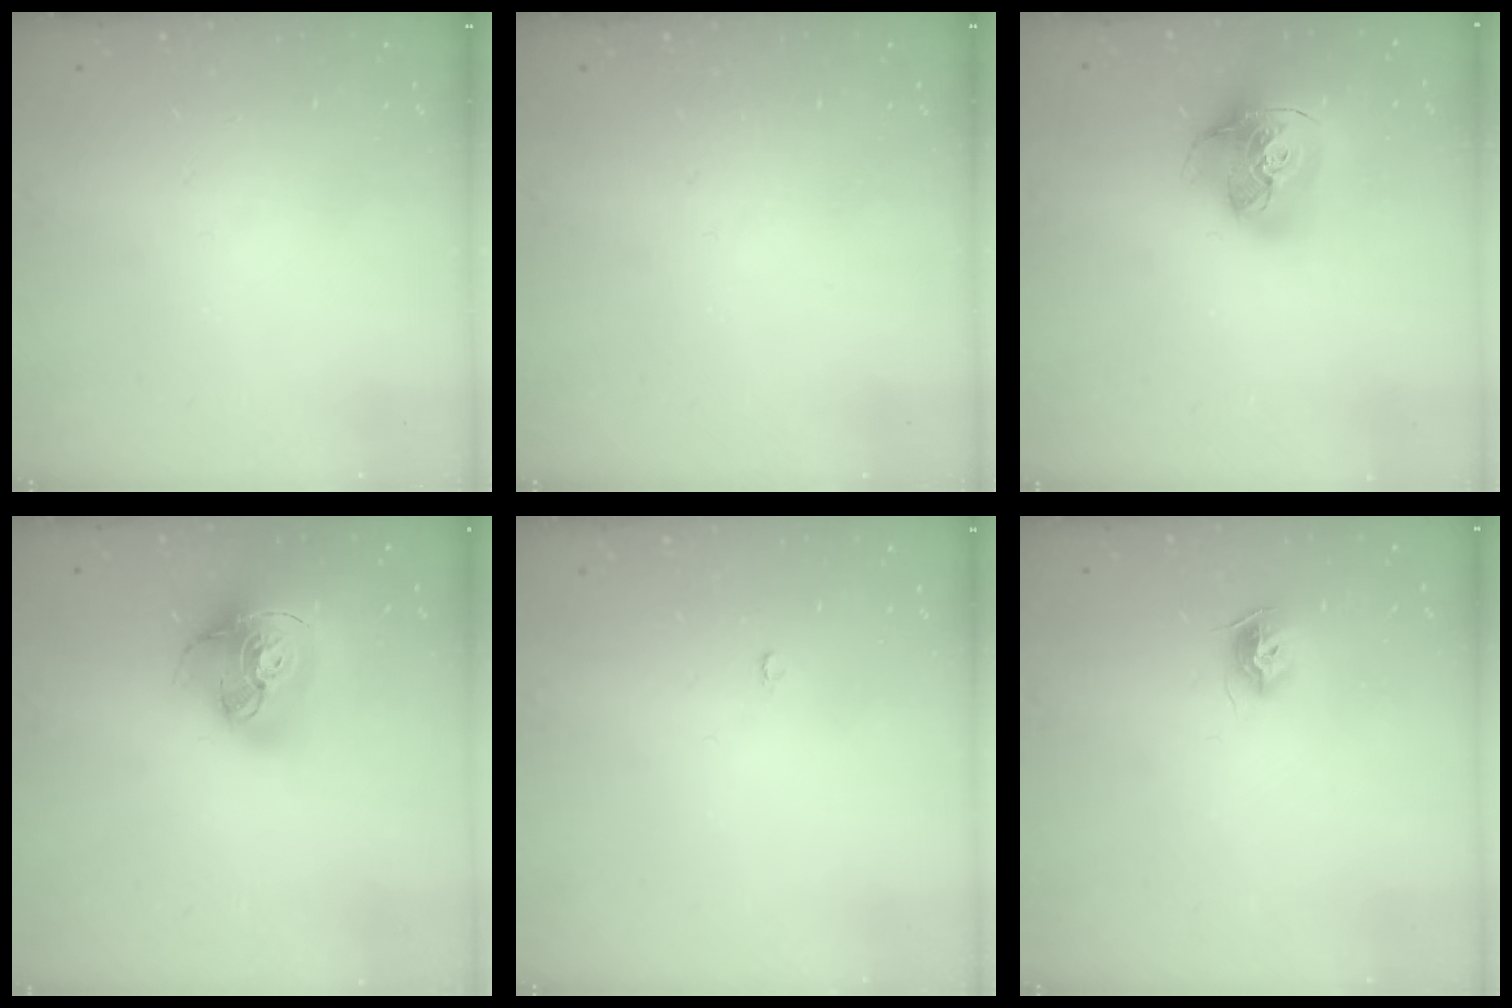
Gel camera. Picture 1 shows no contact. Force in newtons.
{"total": 0.0}
{"total": 18.2, "press": 18.0, "slide": 2.2}
{"total": 20.6, "press": 20.5, "slide": 2.1}
{"total": 2.1, "press": 2.1, "slide": 0.2}
{"total": 8.0, "press": 7.9, "slide": 0.5}